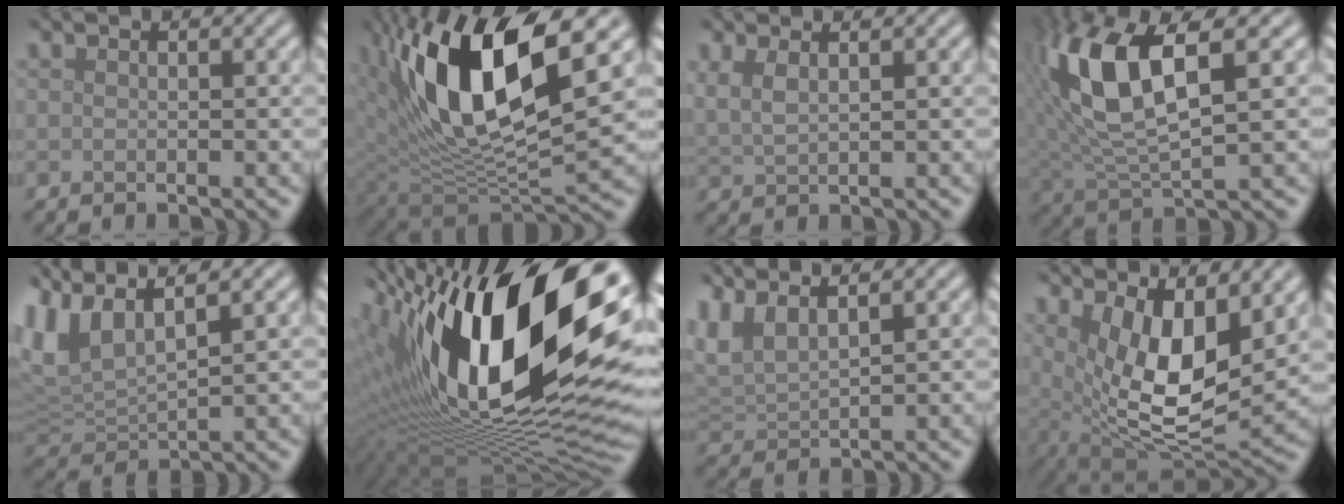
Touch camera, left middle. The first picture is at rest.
{"total": 13.7, "force": [5.0, 5.7, 11.4], "torque": [-0.214, -0.006, 0.095]}
{"total": 2.3, "force": [1.2, 0.9, 1.7], "torque": [-0.040, -0.002, 0.031]}
{"total": 9.7, "force": [3.3, 3.6, 8.4], "torque": [-0.178, 0.009, 0.057]}
{"total": 6.2, "force": [3.9, 2.2, 4.3], "torque": [-0.113, 0.017, 0.075]}
{"total": 20.3, "force": [5.6, 8.9, 17.4], "torque": [-0.291, 0.014, 0.088]}
{"total": 3.5, "force": [2.6, 0.9, 2.2], "torque": [-0.059, 0.009, 0.055]}
{"total": 9.8, "force": [3.0, 4.0, 8.4], "torque": [-0.153, -0.017, 0.055]}